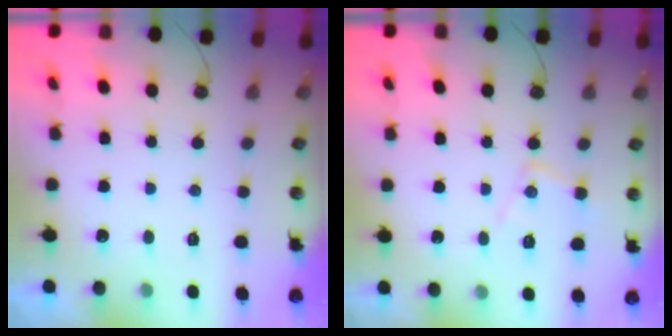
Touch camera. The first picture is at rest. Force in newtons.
{"total": 9.7, "press": 9.7, "slide": 0.7}